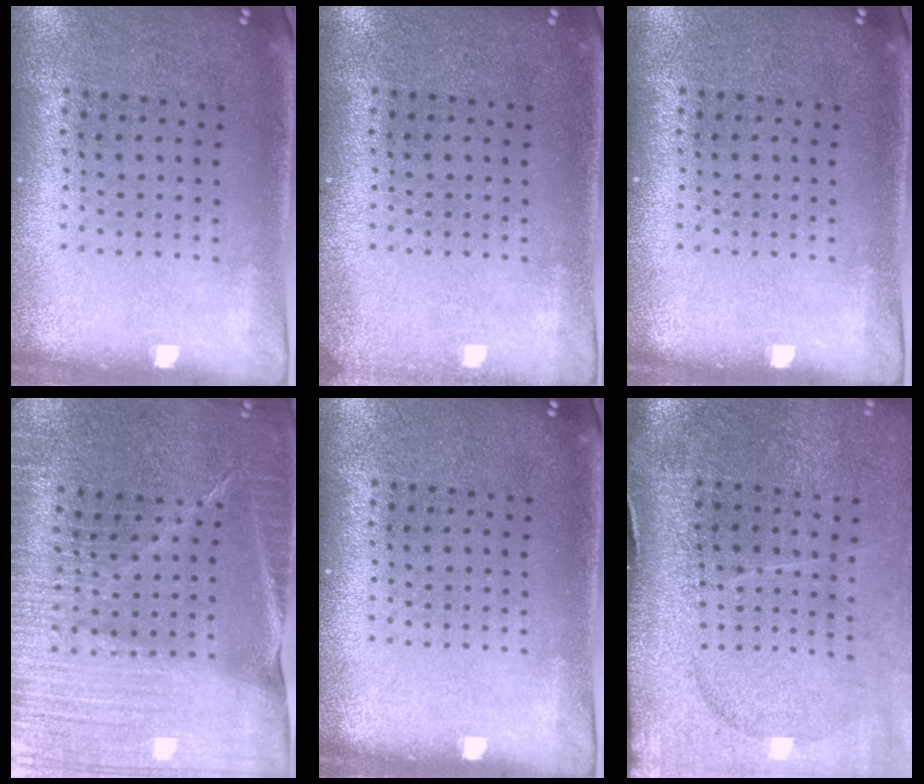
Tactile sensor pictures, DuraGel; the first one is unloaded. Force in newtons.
{"total": 1.0, "press": 1.0, "slide": 0.1}
{"total": 0.0}
{"total": 4.2, "press": 3.9, "slide": 1.6}
{"total": 0.0}
{"total": 4.6, "press": 3.6, "slide": 2.8}